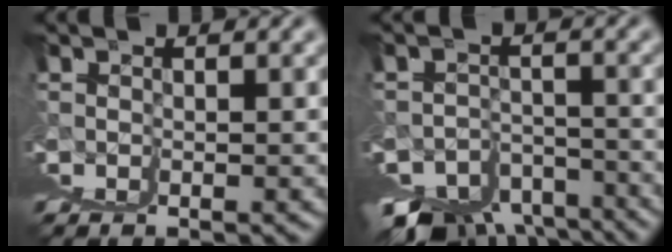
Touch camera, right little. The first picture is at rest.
{"total": 3.2, "force": [-0.9, -2.2, 2.0], "torque": [-0.001, 0.003, -0.003]}